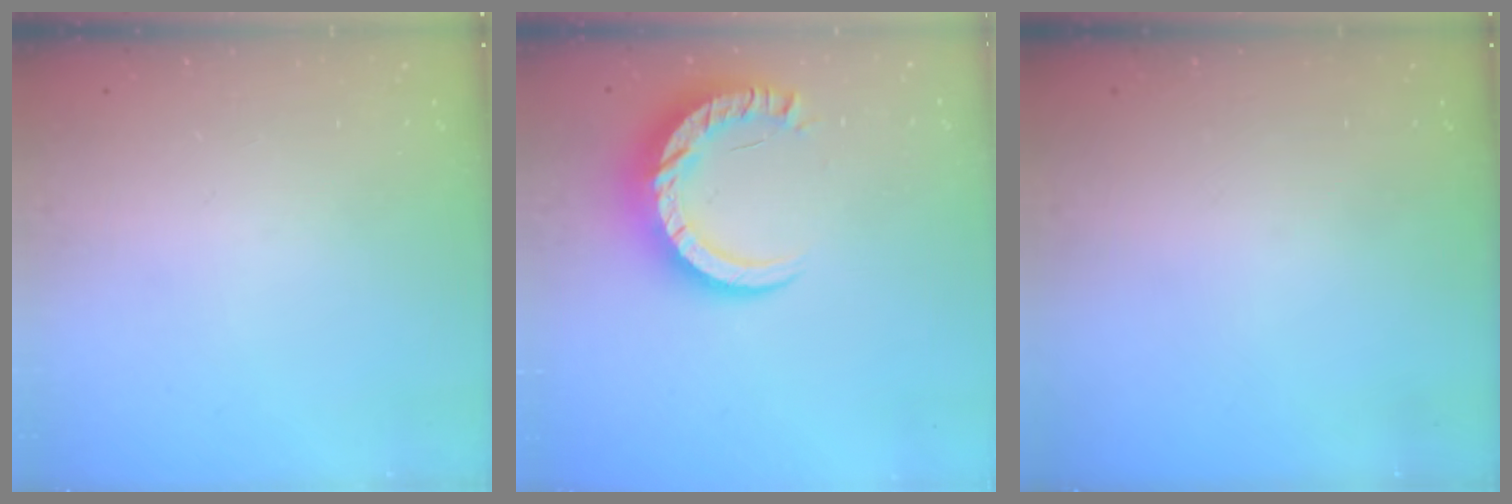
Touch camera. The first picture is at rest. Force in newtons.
{"total": 11.9, "press": 11.8, "slide": 0.9}
{"total": 0.0}